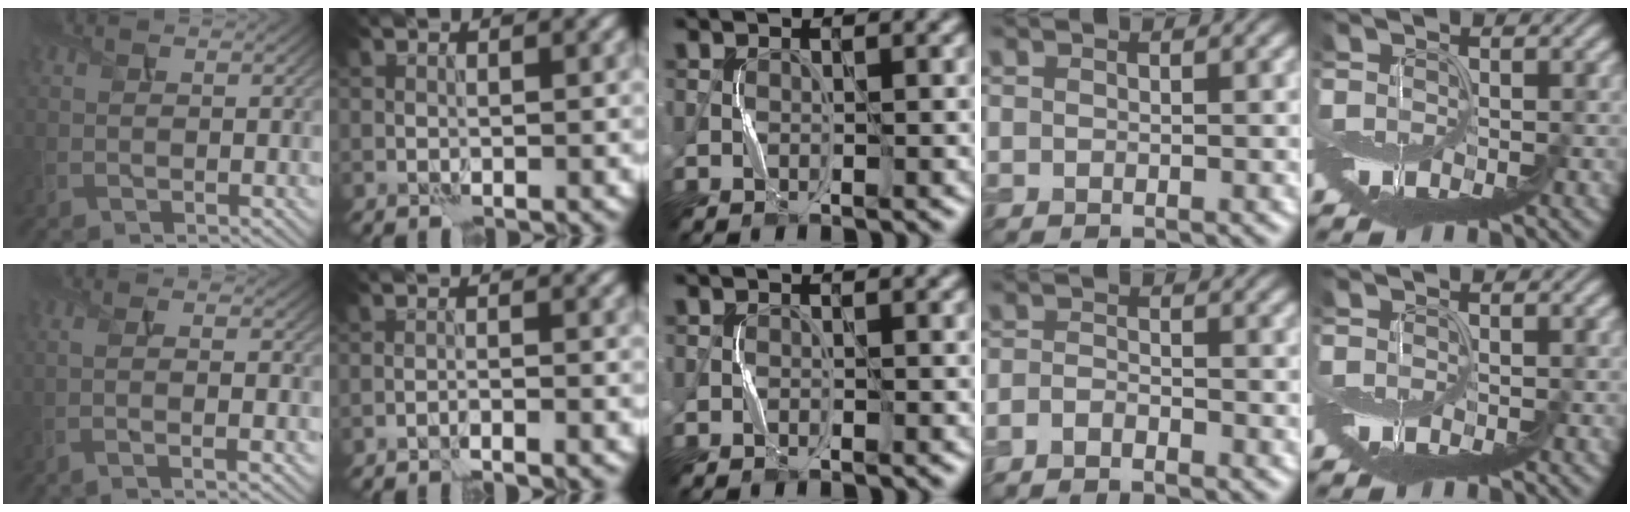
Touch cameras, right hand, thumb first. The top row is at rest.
{"thumb": {"total": 3.5, "force": [-1.3, 0.7, 3.1], "torque": [-0.050, 0.005, -0.034]}, "index": {"total": 1.4, "force": [-1.4, -0.2, 0.4], "torque": [-0.002, 0.002, -0.026]}, "ring": {"total": 1.7, "force": [-1.6, 0.2, 0.4], "torque": [-0.009, -0.002, -0.038]}}